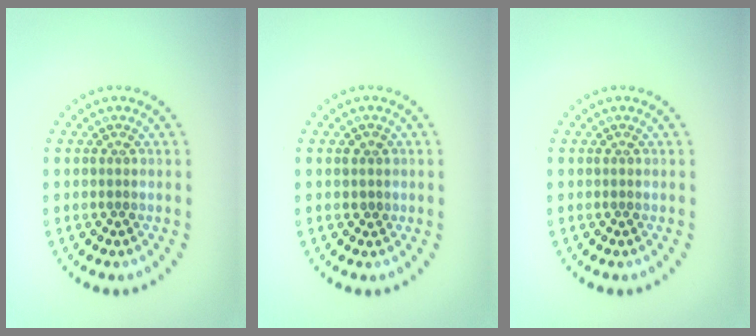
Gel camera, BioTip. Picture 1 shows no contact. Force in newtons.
{"total": 0.9, "press": 0.8, "slide": 0.4}
{"total": 0.0}